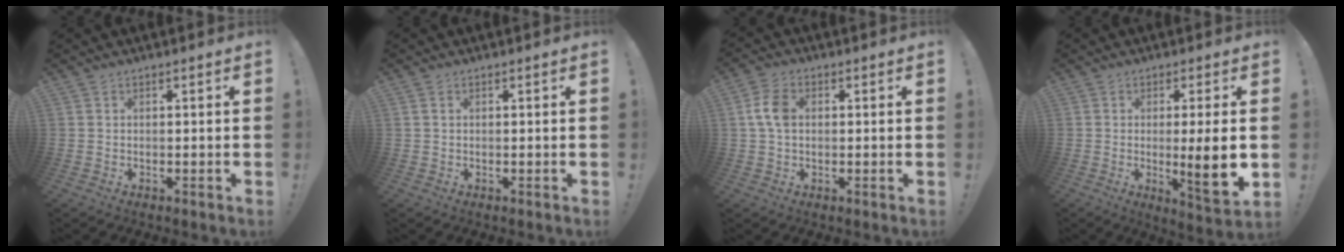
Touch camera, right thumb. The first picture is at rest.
{"total": 0.7, "force": [0.2, 0.6, 0.4], "torque": [-0.009, 0.003, 0.005]}
{"total": 7.1, "force": [0.7, 4.8, 5.2], "torque": [-0.092, 0.005, 0.013]}
{"total": 10.9, "force": [-0.8, 1.0, 10.8], "torque": [-0.146, -0.015, -0.015]}